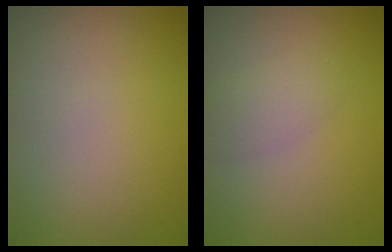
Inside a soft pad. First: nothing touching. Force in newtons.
{"total": 2.1, "press": 2.1, "slide": 0.1}